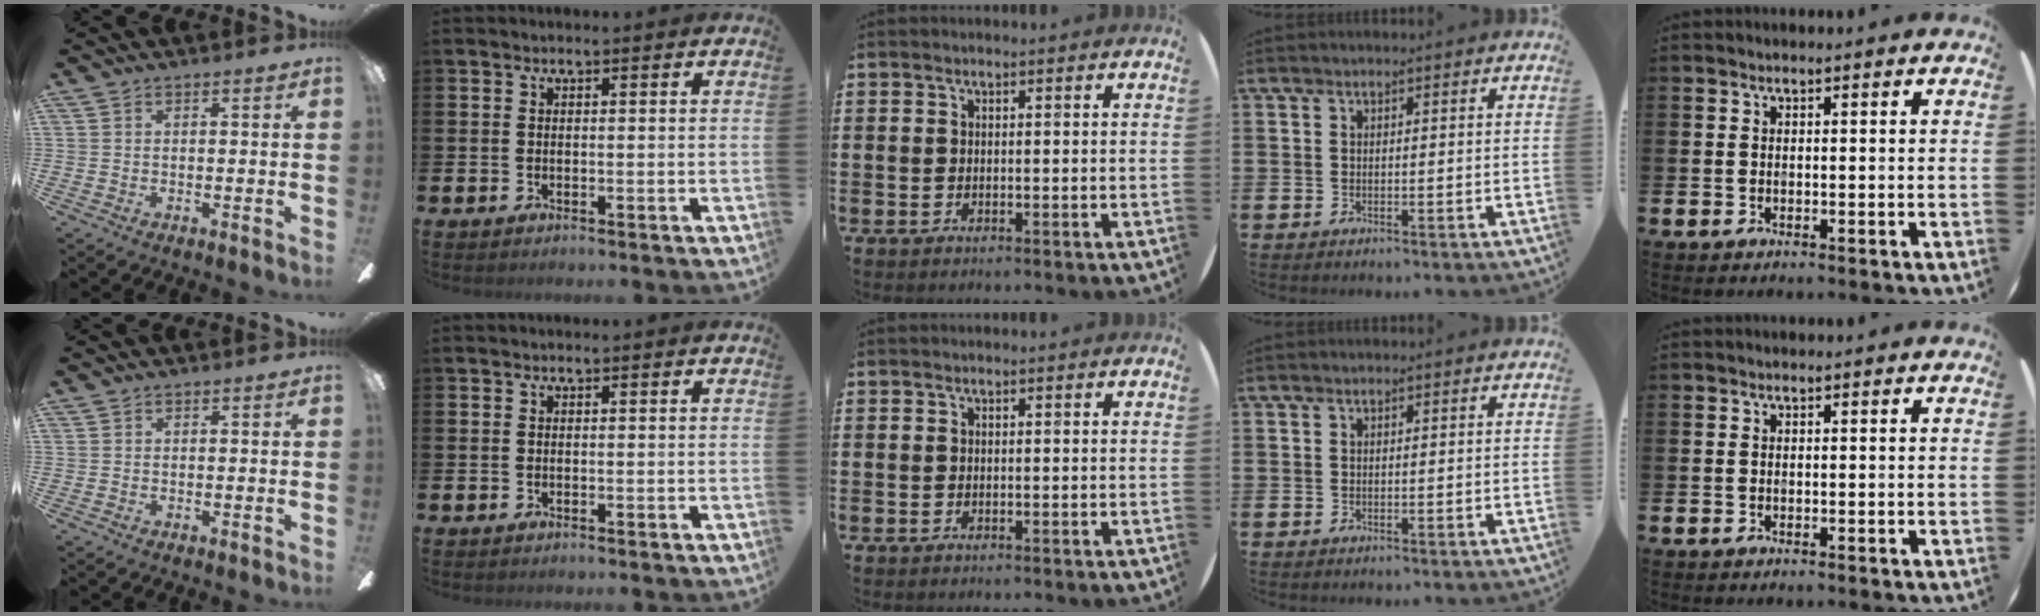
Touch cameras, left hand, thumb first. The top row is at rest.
{}